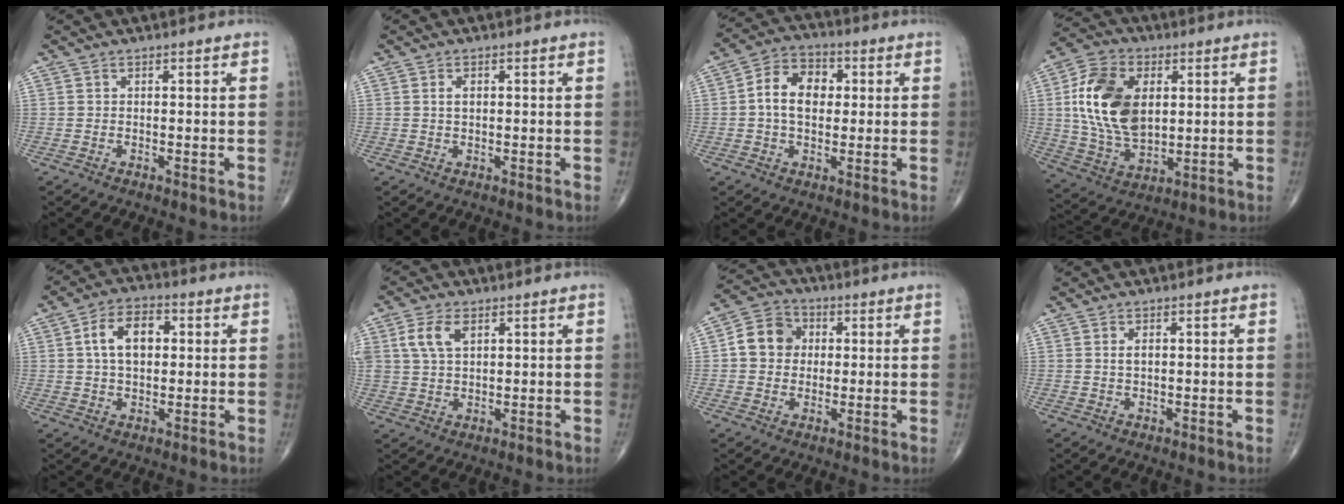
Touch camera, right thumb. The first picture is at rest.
{"total": 1.8, "force": [0.5, 1.1, 1.4], "torque": [-0.025, 0.001, 0.009]}
{"total": 9.9, "force": [0.9, 7.1, 6.8], "torque": [-0.100, 0.022, 0.008]}
{"total": 17.6, "force": [3.0, 11.2, 13.2], "torque": [-0.235, -0.006, 0.060]}
{"total": 9.6, "force": [1.9, 6.1, 7.2], "torque": [-0.110, 0.013, 0.029]}
{"total": 6.6, "force": [2.5, 3.9, 4.7], "torque": [-0.094, -0.002, 0.051]}
{"total": 8.4, "force": [0.9, 7.3, 4.1], "torque": [-0.051, 0.013, 0.004]}
{"total": 1.8, "force": [0.5, 1.0, 1.4], "torque": [-0.025, 0.000, 0.010]}